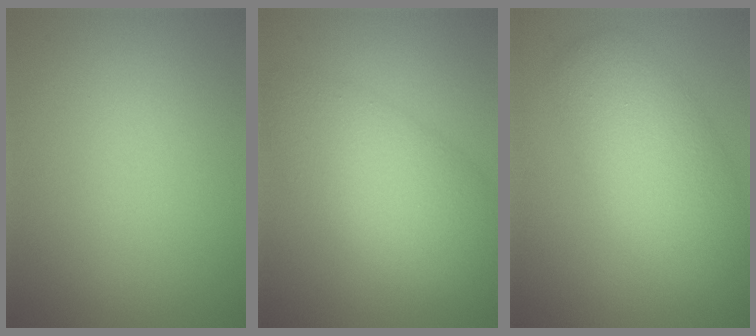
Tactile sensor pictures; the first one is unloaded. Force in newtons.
{"total": 6.9, "press": 6.9, "slide": 0.3}
{"total": 5.9, "press": 5.9, "slide": 0.4}